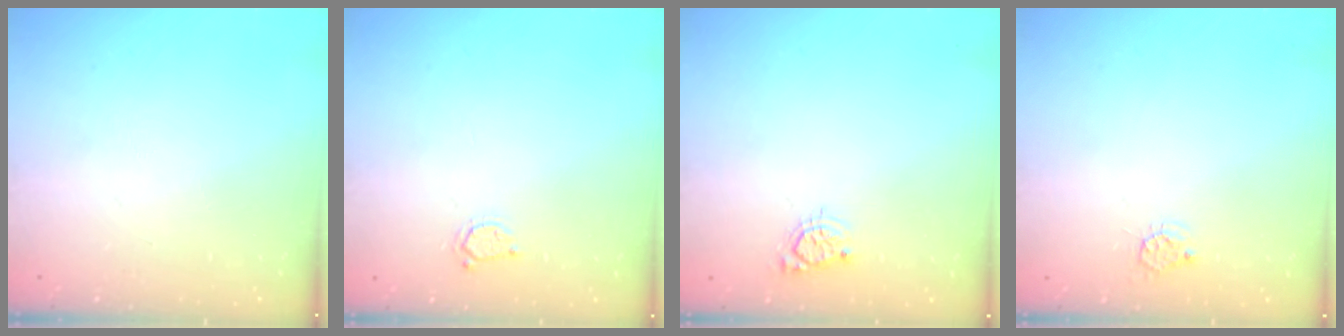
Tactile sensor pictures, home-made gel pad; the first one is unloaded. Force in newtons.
{"total": 3.4, "press": 3.4, "slide": 0.5}
{"total": 3.9, "press": 3.9, "slide": 0.5}
{"total": 4.1, "press": 4.0, "slide": 0.4}